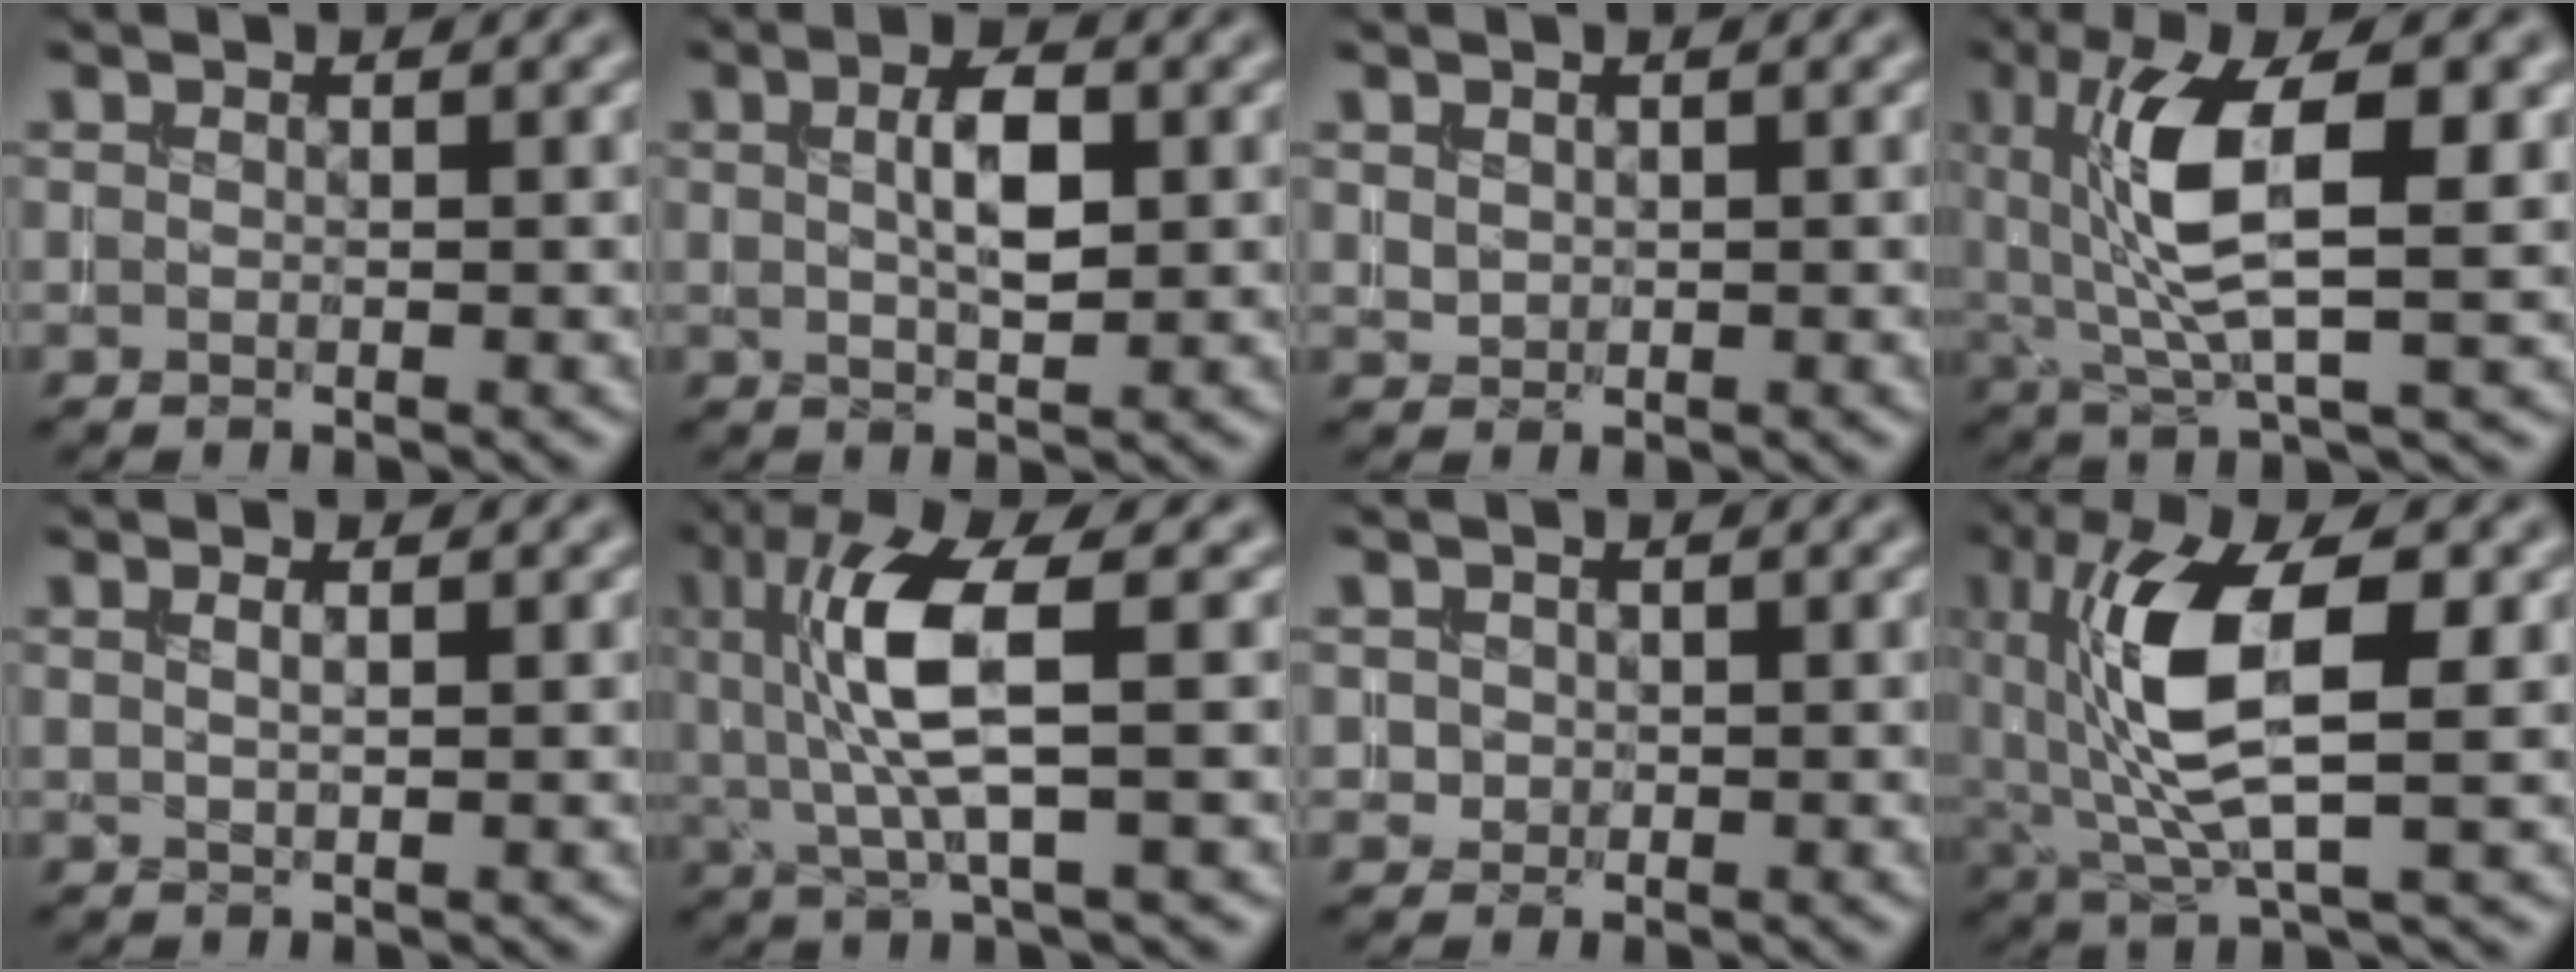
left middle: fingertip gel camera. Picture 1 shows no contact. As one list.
[{"total": 3.7, "force": [0.7, 1.3, 3.3], "torque": [-0.065, 0.006, 0.013]}, {"total": 0.7, "force": [0.4, 0.5, 0.1], "torque": [-0.004, -0.001, 0.015]}, {"total": 9.8, "force": [2.0, 3.3, 9.0], "torque": [-0.163, 0.003, 0.037]}, {"total": 1.1, "force": [0.5, 0.5, 0.8], "torque": [-0.005, 0.002, 0.004]}, {"total": 7.3, "force": [1.0, 1.8, 7.1], "torque": [-0.150, 0.001, 0.025]}, {"total": 0.9, "force": [0.1, 0.9, 0.0], "torque": [0.006, -0.002, 0.002]}, {"total": 10.1, "force": [1.4, 3.6, 9.3], "torque": [-0.179, 0.007, 0.026]}]